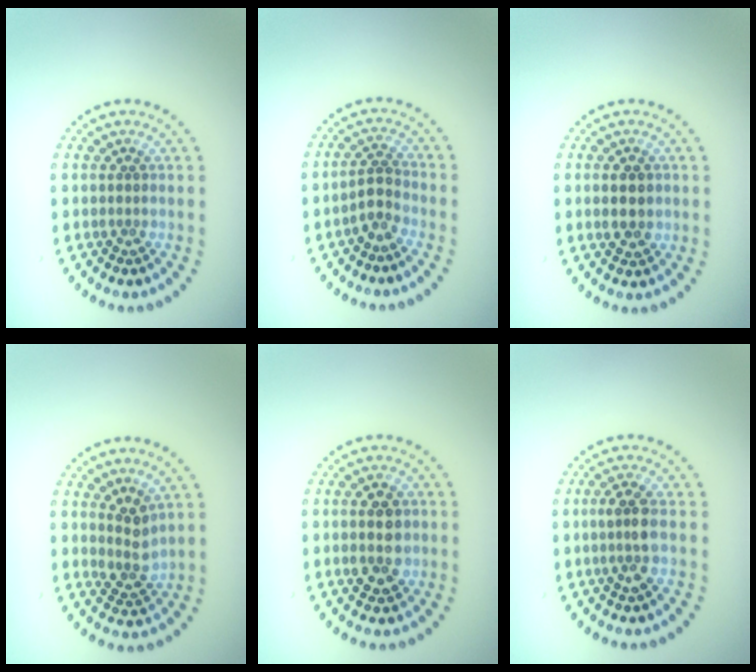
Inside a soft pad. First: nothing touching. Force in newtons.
{"total": 1.8, "press": 1.4, "slide": 1.1}
{"total": 2.5, "press": 2.5, "slide": 0.1}
{"total": 2.6, "press": 2.1, "slide": 1.6}
{"total": 3.6, "press": 3.6, "slide": 0.1}
{"total": 2.5, "press": 2.3, "slide": 0.9}